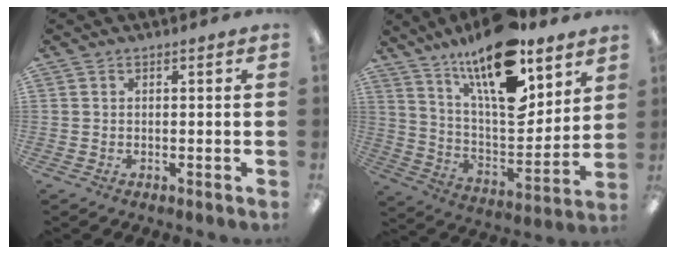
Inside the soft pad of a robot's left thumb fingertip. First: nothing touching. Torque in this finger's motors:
{"motor_torque": [2.28, 2.73, 1.37, -1.40, 0.46]}